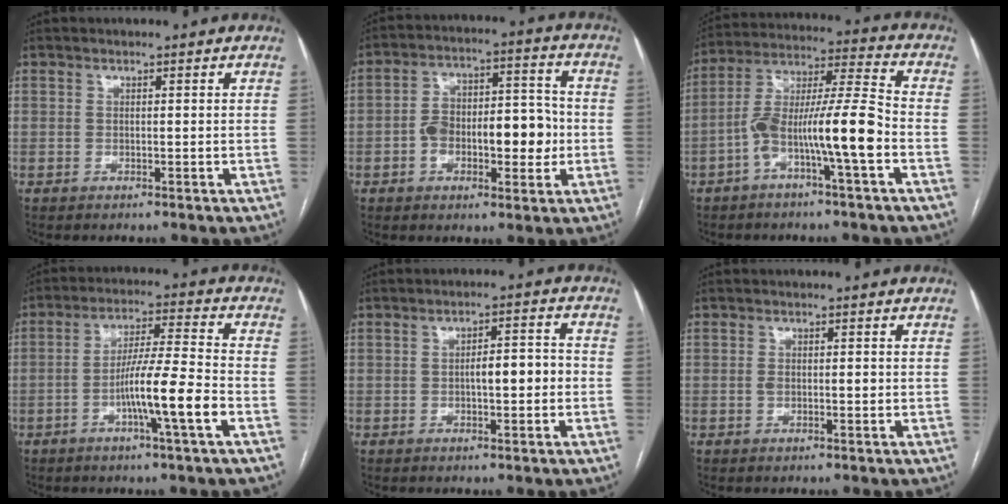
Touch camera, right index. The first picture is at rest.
{"total": 12.2, "force": [-2.1, 5.7, 10.6], "torque": [-0.163, 0.036, -0.028]}
{"total": 12.8, "force": [-4.4, 0.5, 12.0], "torque": [-0.219, 0.027, -0.080]}
{"total": 10.0, "force": [-3.6, -0.6, 9.3], "torque": [-0.168, 0.001, -0.065]}
{"total": 5.0, "force": [-0.7, 1.4, 4.7], "torque": [-0.076, 0.017, -0.009]}
{"total": 1.7, "force": [-0.1, 0.9, 1.4], "torque": [-0.025, 0.007, 0.003]}